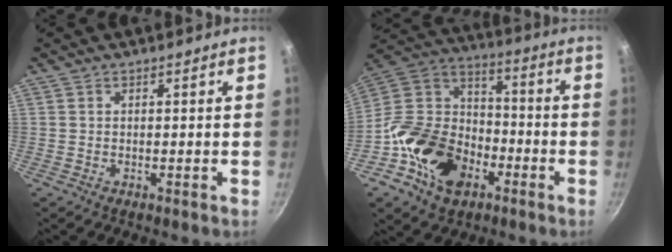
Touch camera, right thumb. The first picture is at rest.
{"total": 20.6, "force": [-9.0, 14.7, 11.4], "torque": [-0.171, 0.064, -0.169]}